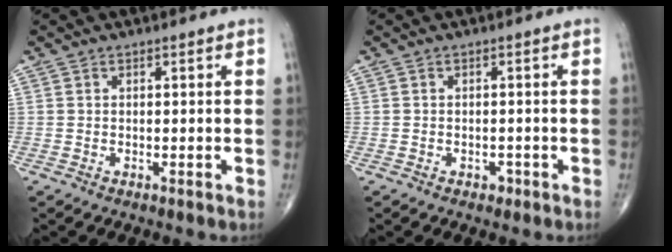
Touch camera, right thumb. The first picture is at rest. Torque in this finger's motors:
{"motor_torque": [2.22, 2.01, -0.06, -0.18, -0.07]}